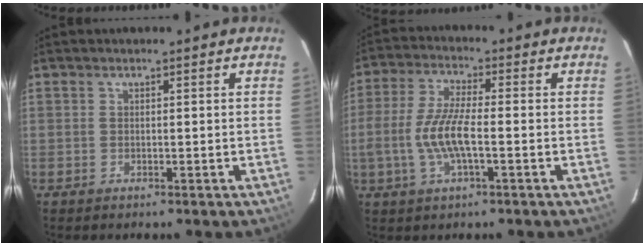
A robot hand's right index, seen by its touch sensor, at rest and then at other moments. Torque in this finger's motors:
{"motor_torque": [1.32, -0.23, 0.77, 0.20]}